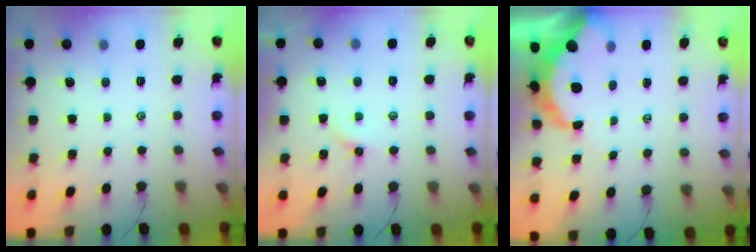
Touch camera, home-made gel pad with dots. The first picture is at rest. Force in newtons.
{"total": 3.0, "press": 2.9, "slide": 0.4}
{"total": 8.8, "press": 8.8, "slide": 0.9}